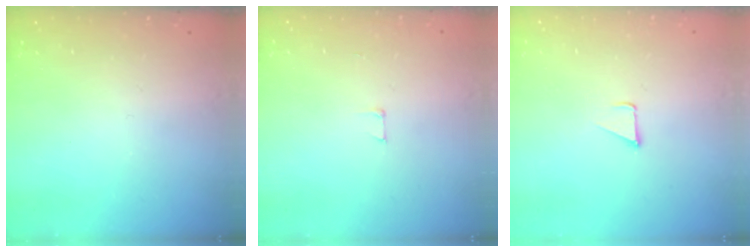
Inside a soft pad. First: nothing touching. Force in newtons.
{"total": 2.9, "press": 2.9, "slide": 0.2}
{"total": 1.8, "press": 1.7, "slide": 0.1}